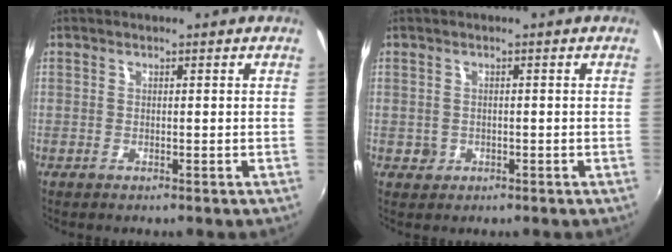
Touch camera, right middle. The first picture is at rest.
{"total": 1.6, "force": [-0.4, 1.6, 0.3], "torque": [-0.005, -0.002, -0.004]}